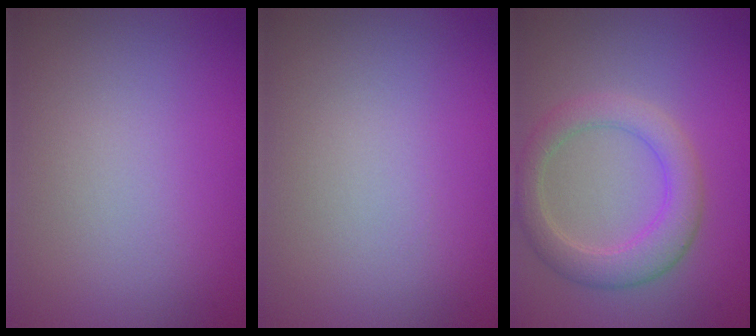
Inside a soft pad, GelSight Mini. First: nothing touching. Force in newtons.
{"total": 0.0}
{"total": 4.0, "press": 4.0, "slide": 0.2}